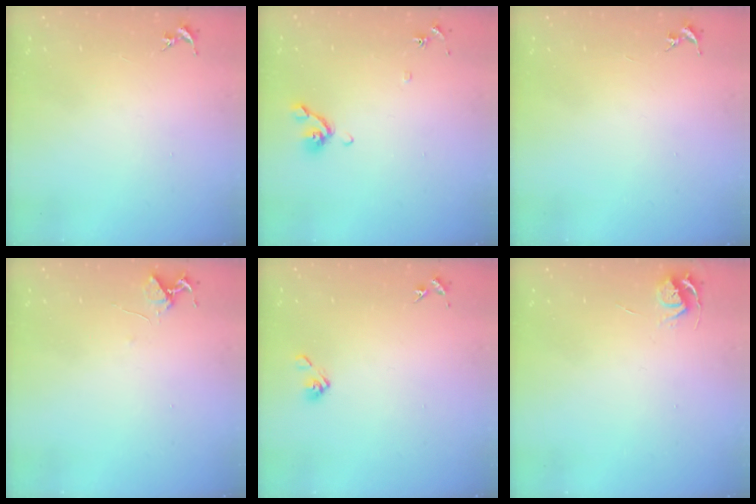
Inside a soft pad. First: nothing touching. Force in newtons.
{"total": 7.8, "press": 7.6, "slide": 1.6}
{"total": 0.0}
{"total": 5.3, "press": 5.2, "slide": 0.6}
{"total": 4.4, "press": 3.8, "slide": 2.2}
{"total": 5.2, "press": 5.2, "slide": 0.6}